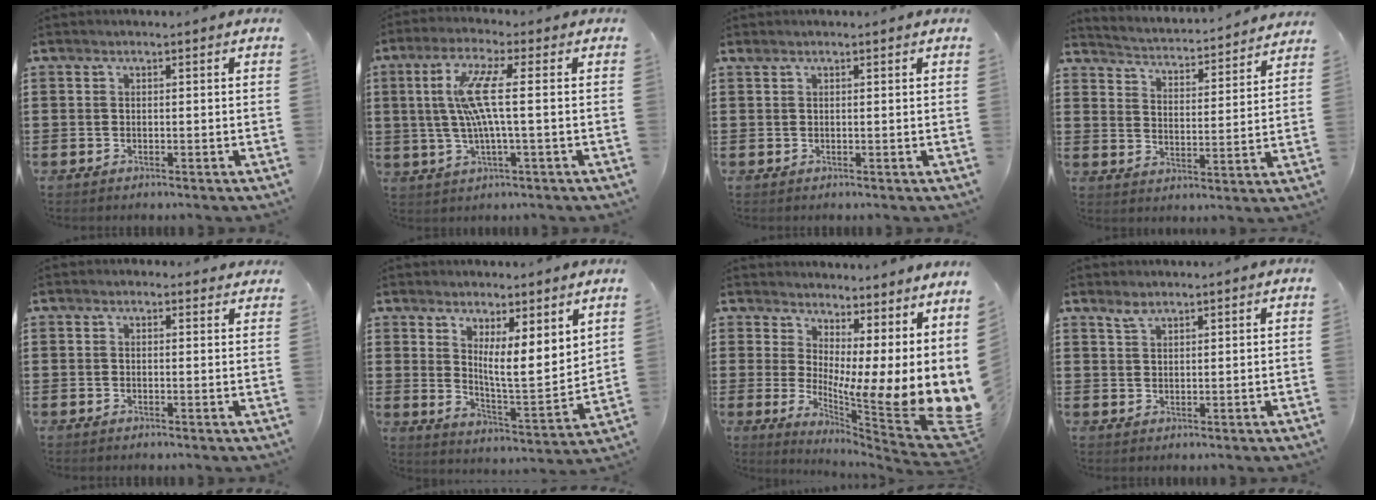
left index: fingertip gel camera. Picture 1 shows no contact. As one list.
[{"total": 9.0, "force": [0.9, 0.7, 8.9], "torque": [-0.195, -0.011, 0.001]}, {"total": 0.7, "force": [0.6, 0.0, 0.2], "torque": [-0.007, 0.000, 0.012]}, {"total": 2.9, "force": [2.8, -0.3, -0.4], "torque": [-0.015, -0.035, 0.038]}, {"total": 1.2, "force": [1.0, 0.5, 0.1], "torque": [-0.005, 0.004, 0.019]}, {"total": 5.7, "force": [4.3, 0.9, 3.6], "torque": [-0.070, -0.044, 0.069]}, {"total": 8.3, "force": [0.6, 4.5, 7.0], "torque": [-0.110, -0.056, 0.012]}, {"total": 2.3, "force": [2.0, 0.8, 0.8], "torque": [-0.021, 0.002, 0.038]}]